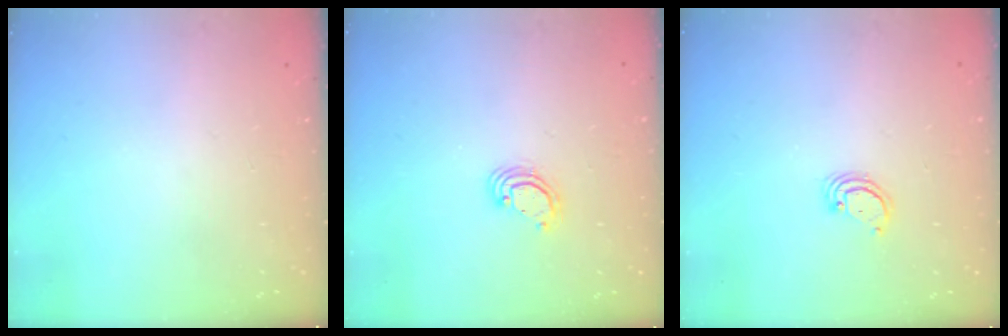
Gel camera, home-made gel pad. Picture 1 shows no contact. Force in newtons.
{"total": 3.8, "press": 3.8, "slide": 0.1}
{"total": 2.5, "press": 2.5, "slide": 0.2}